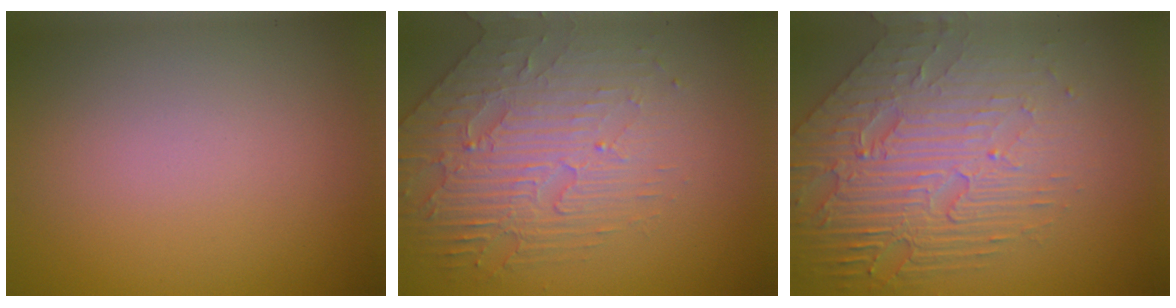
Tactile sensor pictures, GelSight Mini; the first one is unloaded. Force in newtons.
{"total": 4.6, "press": 4.2, "slide": 1.9}
{"total": 8.4, "press": 5.6, "slide": 6.2}